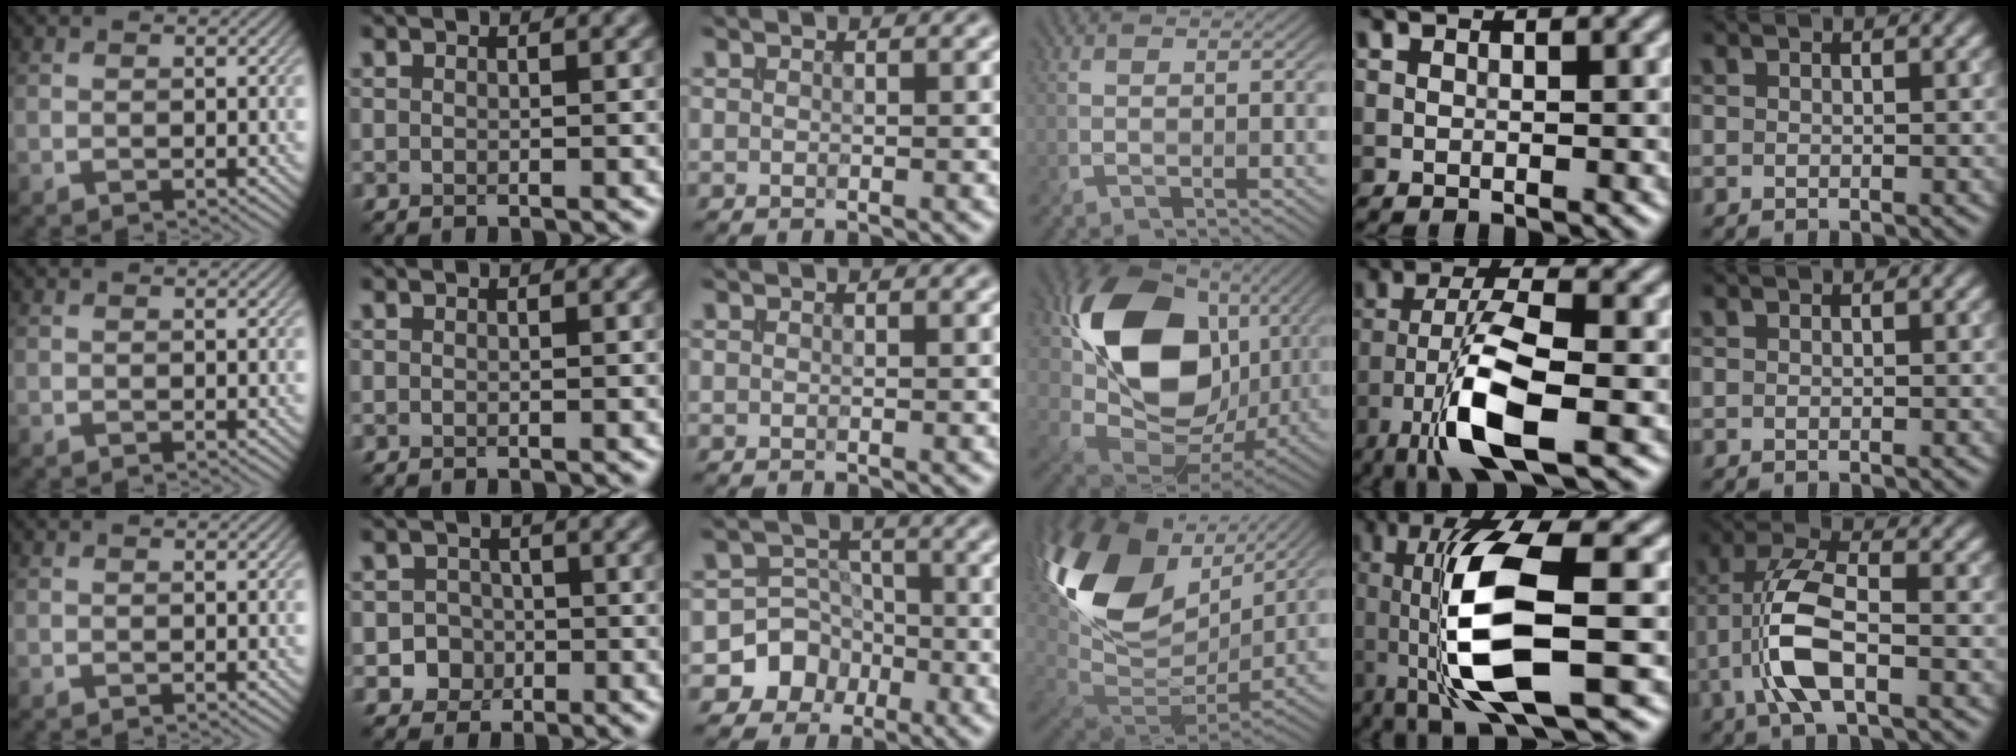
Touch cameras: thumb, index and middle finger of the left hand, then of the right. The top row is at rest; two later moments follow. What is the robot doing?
{"motion": "extract", "object": "drawer"}